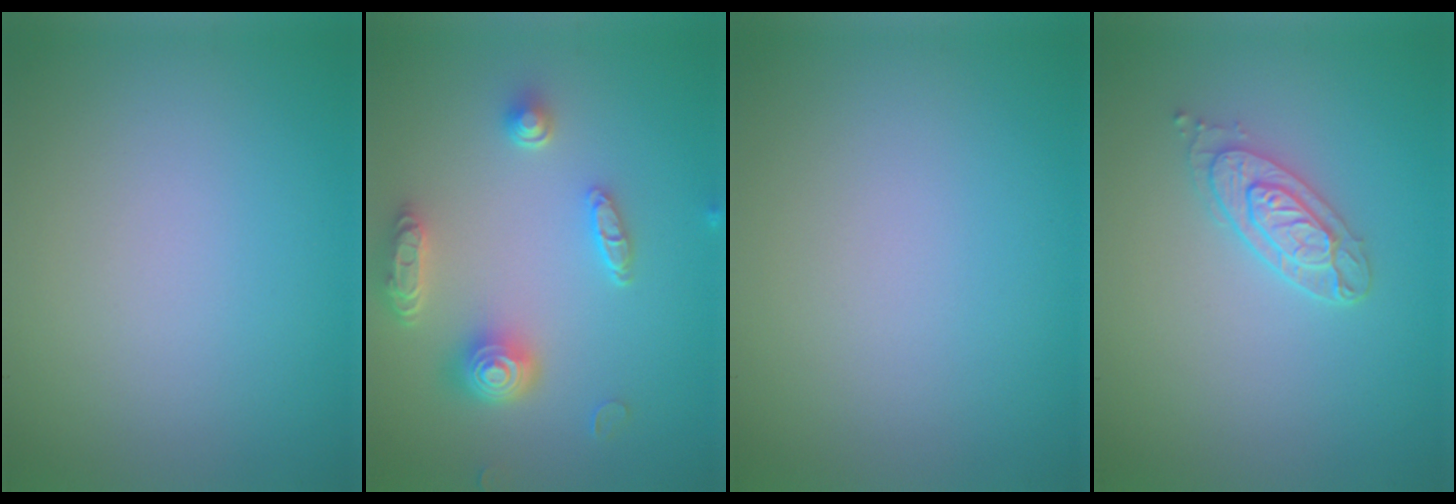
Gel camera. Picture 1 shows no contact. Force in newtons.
{"total": 4.8, "press": 3.9, "slide": 2.7}
{"total": 0.0}
{"total": 2.9, "press": 2.5, "slide": 1.5}